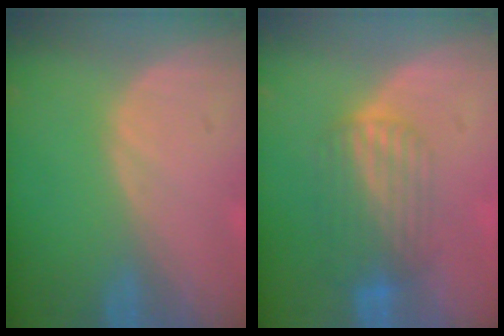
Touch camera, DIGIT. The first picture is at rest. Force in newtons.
{"total": 7.0, "press": 5.8, "slide": 3.8}